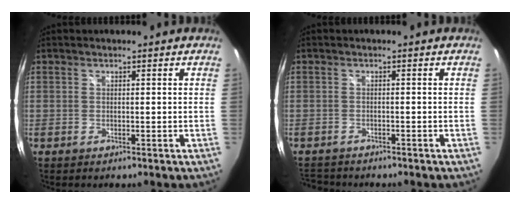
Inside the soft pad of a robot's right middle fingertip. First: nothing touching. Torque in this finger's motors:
{"motor_torque": [-0.57, -0.54, -0.18, -0.06]}